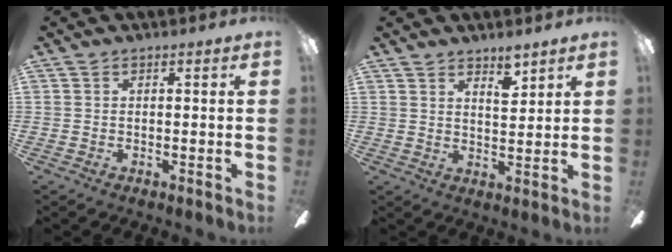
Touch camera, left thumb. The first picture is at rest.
{"total": 5.0, "force": [4.2, 1.5, 2.3], "torque": [-0.022, -0.027, 0.070]}